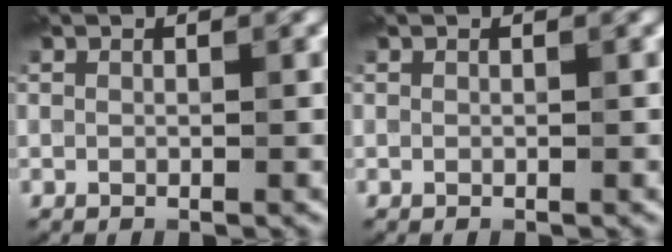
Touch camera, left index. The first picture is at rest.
{"total": 0.0}